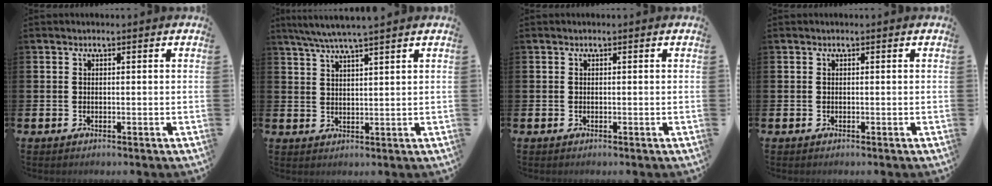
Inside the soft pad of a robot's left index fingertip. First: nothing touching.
{"total": 4.7, "force": [4.3, -0.4, 1.8], "torque": [-0.054, -0.012, 0.077]}
{"total": 0.0}
{"total": 0.0}